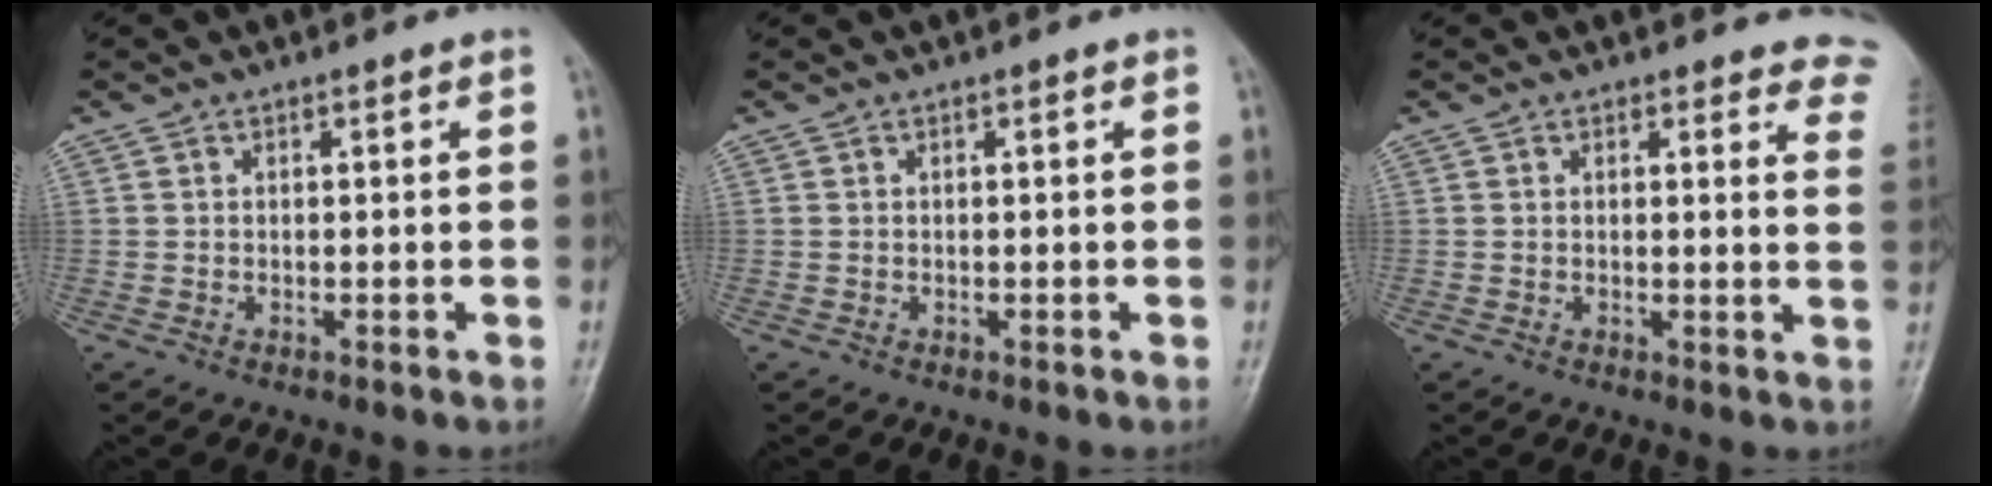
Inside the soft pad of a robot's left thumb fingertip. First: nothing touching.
{"total": 0.0}
{"total": 8.6, "force": [8.2, 2.3, 1.5], "torque": [0.031, -0.051, 0.052]}